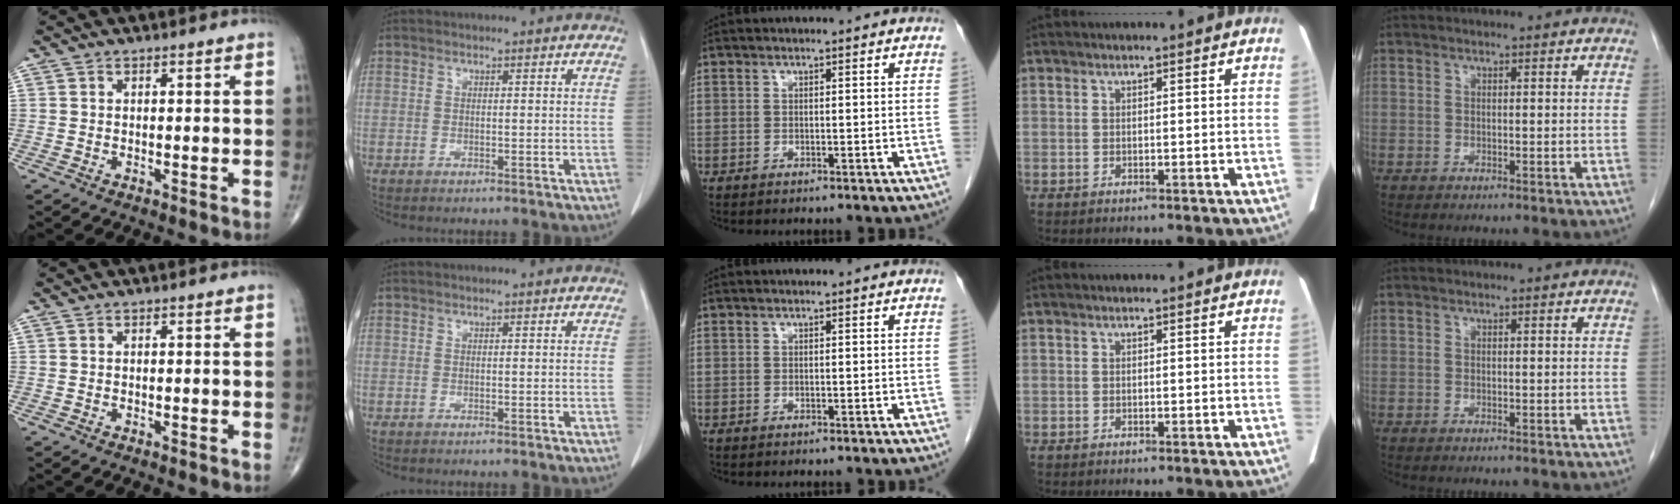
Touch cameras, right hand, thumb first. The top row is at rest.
{}